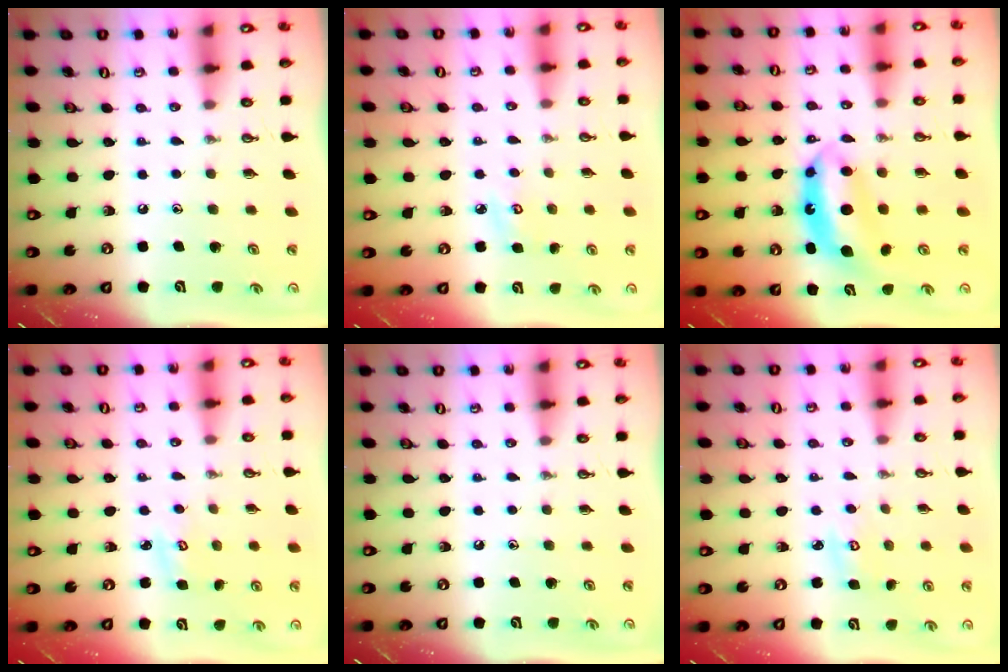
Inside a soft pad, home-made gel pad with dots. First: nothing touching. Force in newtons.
{"total": 4.4, "press": 4.4, "slide": 0.4}
{"total": 7.2, "press": 7.2, "slide": 0.7}
{"total": 3.1, "press": 3.0, "slide": 0.3}
{"total": 0.0}
{"total": 3.5, "press": 3.5, "slide": 0.3}